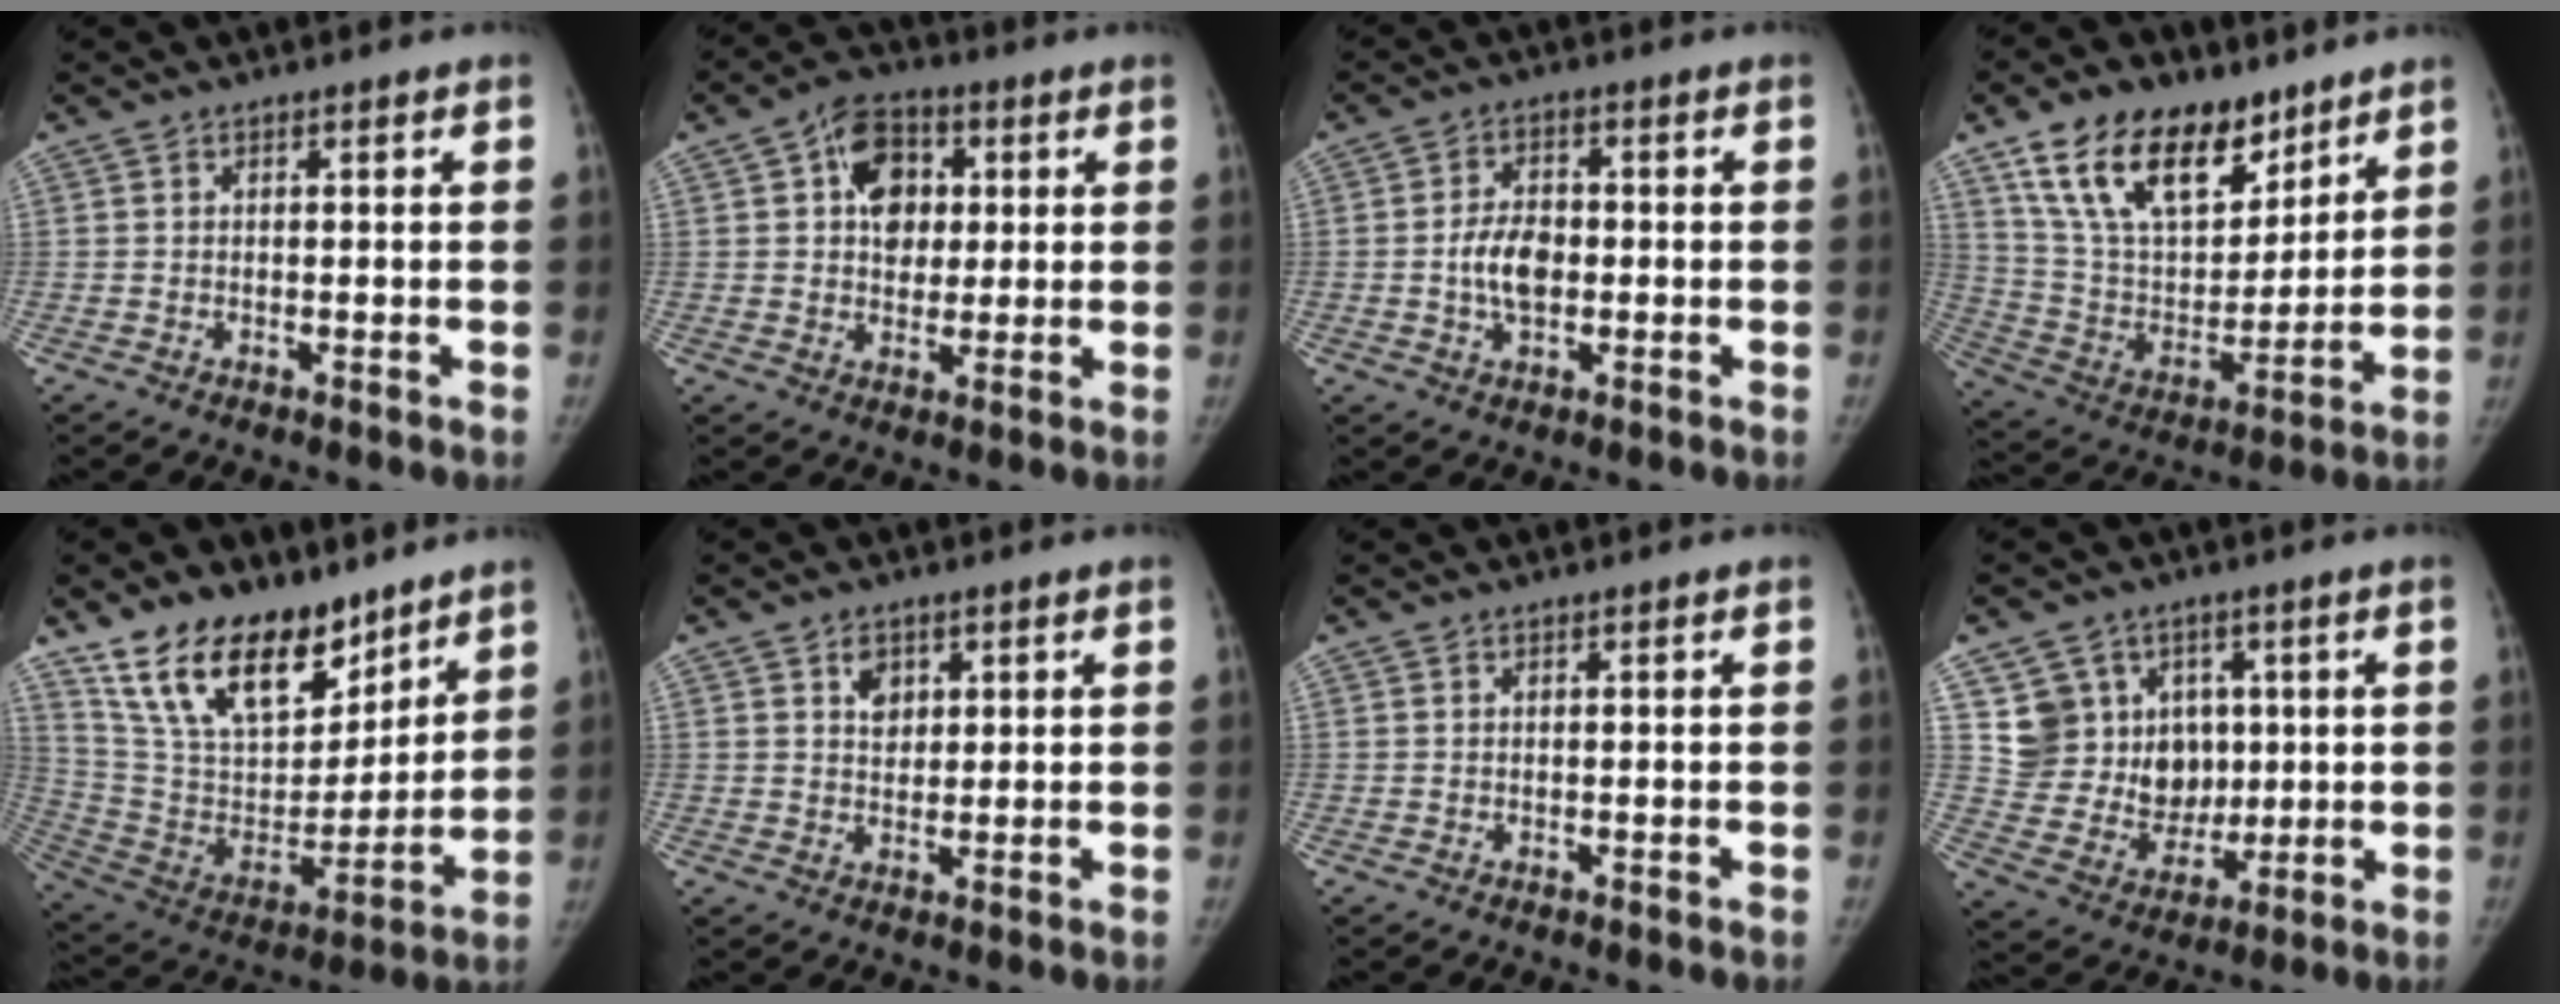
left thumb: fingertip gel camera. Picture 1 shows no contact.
{"total": 9.7, "force": [2.8, 7.2, 5.8], "torque": [-0.056, 0.000, 0.041]}
{"total": 6.5, "force": [-0.8, 4.2, 4.9], "torque": [-0.075, 0.010, -0.018]}
{"total": 22.2, "force": [13.7, 12.3, 12.3], "torque": [-0.178, -0.044, 0.254]}
{"total": 22.3, "force": [15.5, 11.5, 11.3], "torque": [-0.161, -0.069, 0.281]}
{"total": 3.6, "force": [1.7, 2.7, 1.7], "torque": [-0.007, -0.010, 0.028]}
{"total": 0.0}
{"total": 12.5, "force": [3.4, 11.4, 3.8], "torque": [-0.013, -0.004, 0.077]}